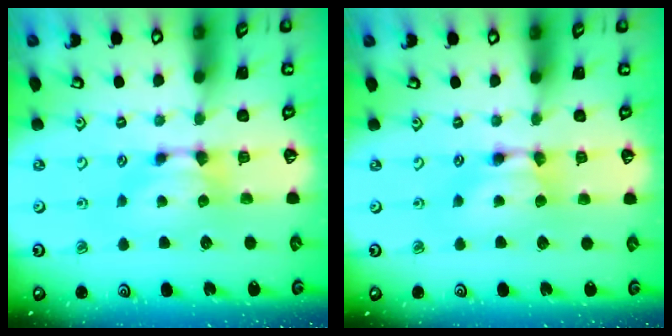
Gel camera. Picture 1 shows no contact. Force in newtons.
{"total": 1.8, "press": 1.8, "slide": 0.2}